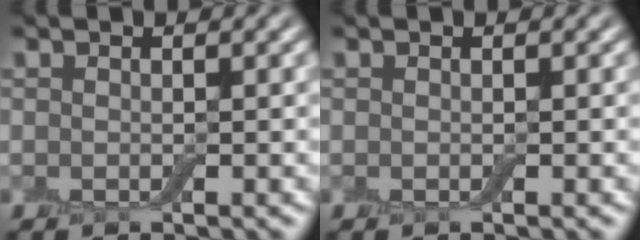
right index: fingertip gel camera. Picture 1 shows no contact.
{"total": 0.0}